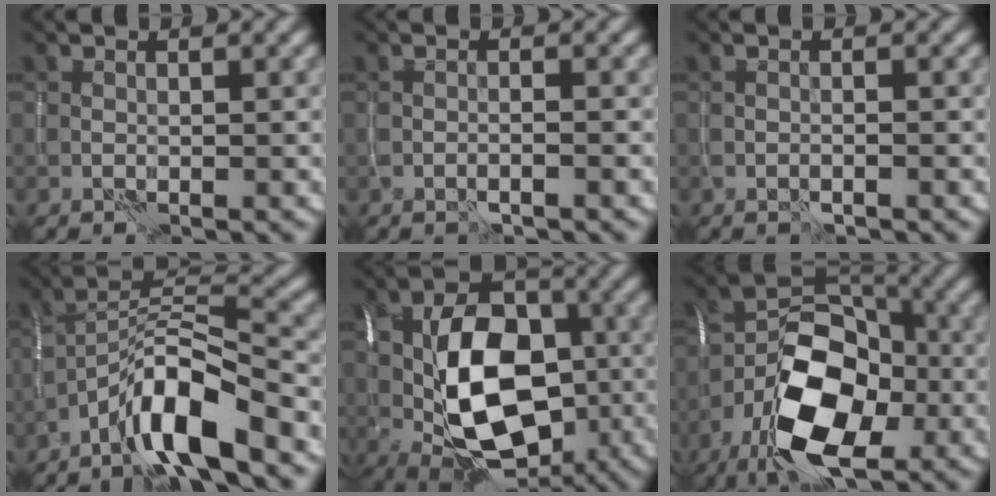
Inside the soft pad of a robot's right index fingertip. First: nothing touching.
{"total": 1.1, "force": [-0.7, 0.1, 0.9], "torque": [-0.017, -0.007, -0.015]}
{"total": 0.8, "force": [-0.5, 0.1, 0.6], "torque": [-0.012, -0.005, -0.010]}
{"total": 8.2, "force": [-5.1, 1.8, 6.2], "torque": [-0.110, 0.016, -0.097]}
{"total": 12.9, "force": [-1.4, 8.0, 10.0], "torque": [-0.157, 0.007, -0.031]}
{"total": 12.0, "force": [-5.1, 6.6, 8.6], "torque": [-0.159, -0.006, -0.093]}